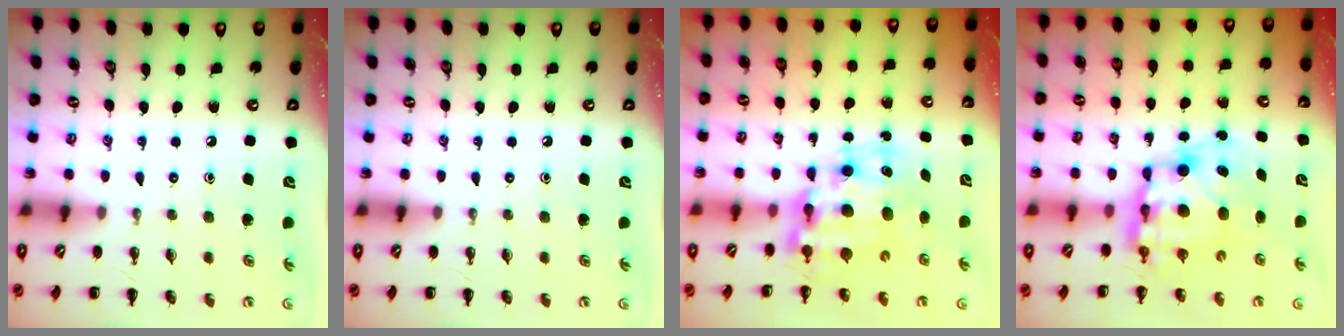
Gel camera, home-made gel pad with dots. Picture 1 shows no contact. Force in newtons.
{"total": 0.0}
{"total": 10.3, "press": 10.0, "slide": 2.8}
{"total": 11.1, "press": 10.7, "slide": 2.9}